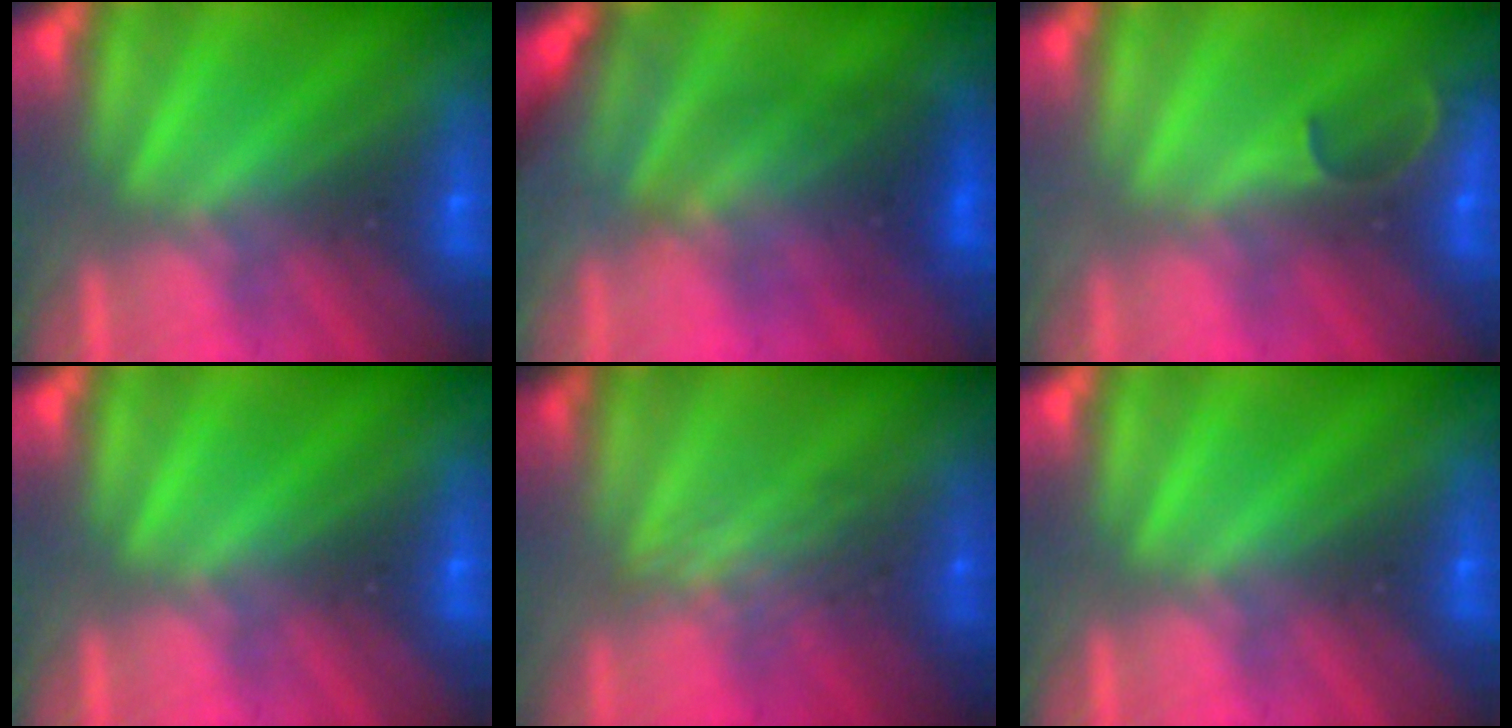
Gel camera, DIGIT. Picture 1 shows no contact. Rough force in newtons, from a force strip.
{"total": 2.6}
{"total": 2.9}
{"total": 0.0}
{"total": 2.4}
{"total": 0.0}